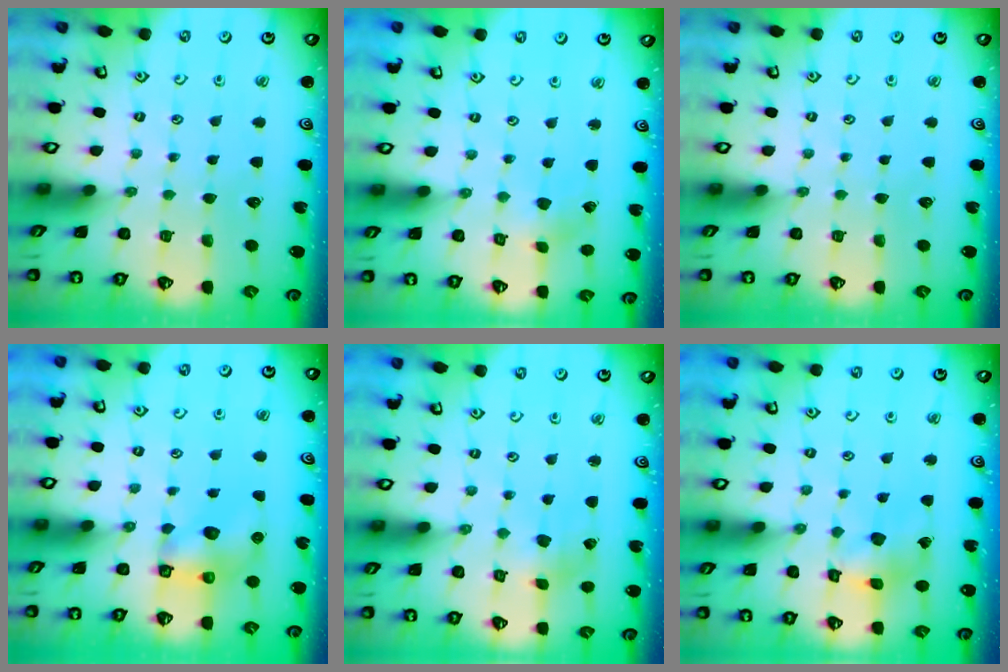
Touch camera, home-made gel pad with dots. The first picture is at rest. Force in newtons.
{"total": 2.0, "press": 2.0, "slide": 0.1}
{"total": 0.0}
{"total": 6.3, "press": 6.3, "slide": 0.4}
{"total": 2.6, "press": 2.5, "slide": 0.5}
{"total": 9.4, "press": 9.4, "slide": 0.9}